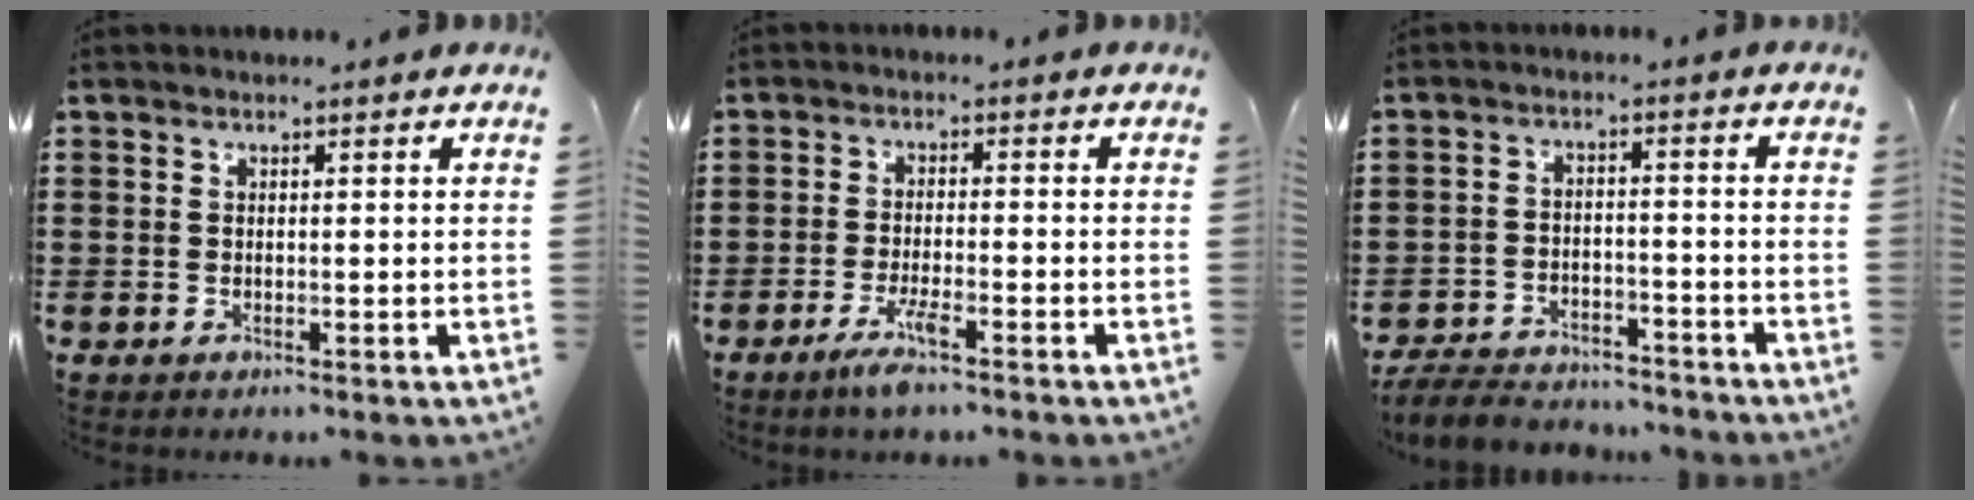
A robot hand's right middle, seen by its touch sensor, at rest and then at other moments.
{"total": 4.1, "force": [-2.5, 0.4, 3.2], "torque": [-0.066, -0.006, -0.046]}
{"total": 5.3, "force": [-5.1, 1.1, 0.8], "torque": [-0.023, 0.006, -0.105]}